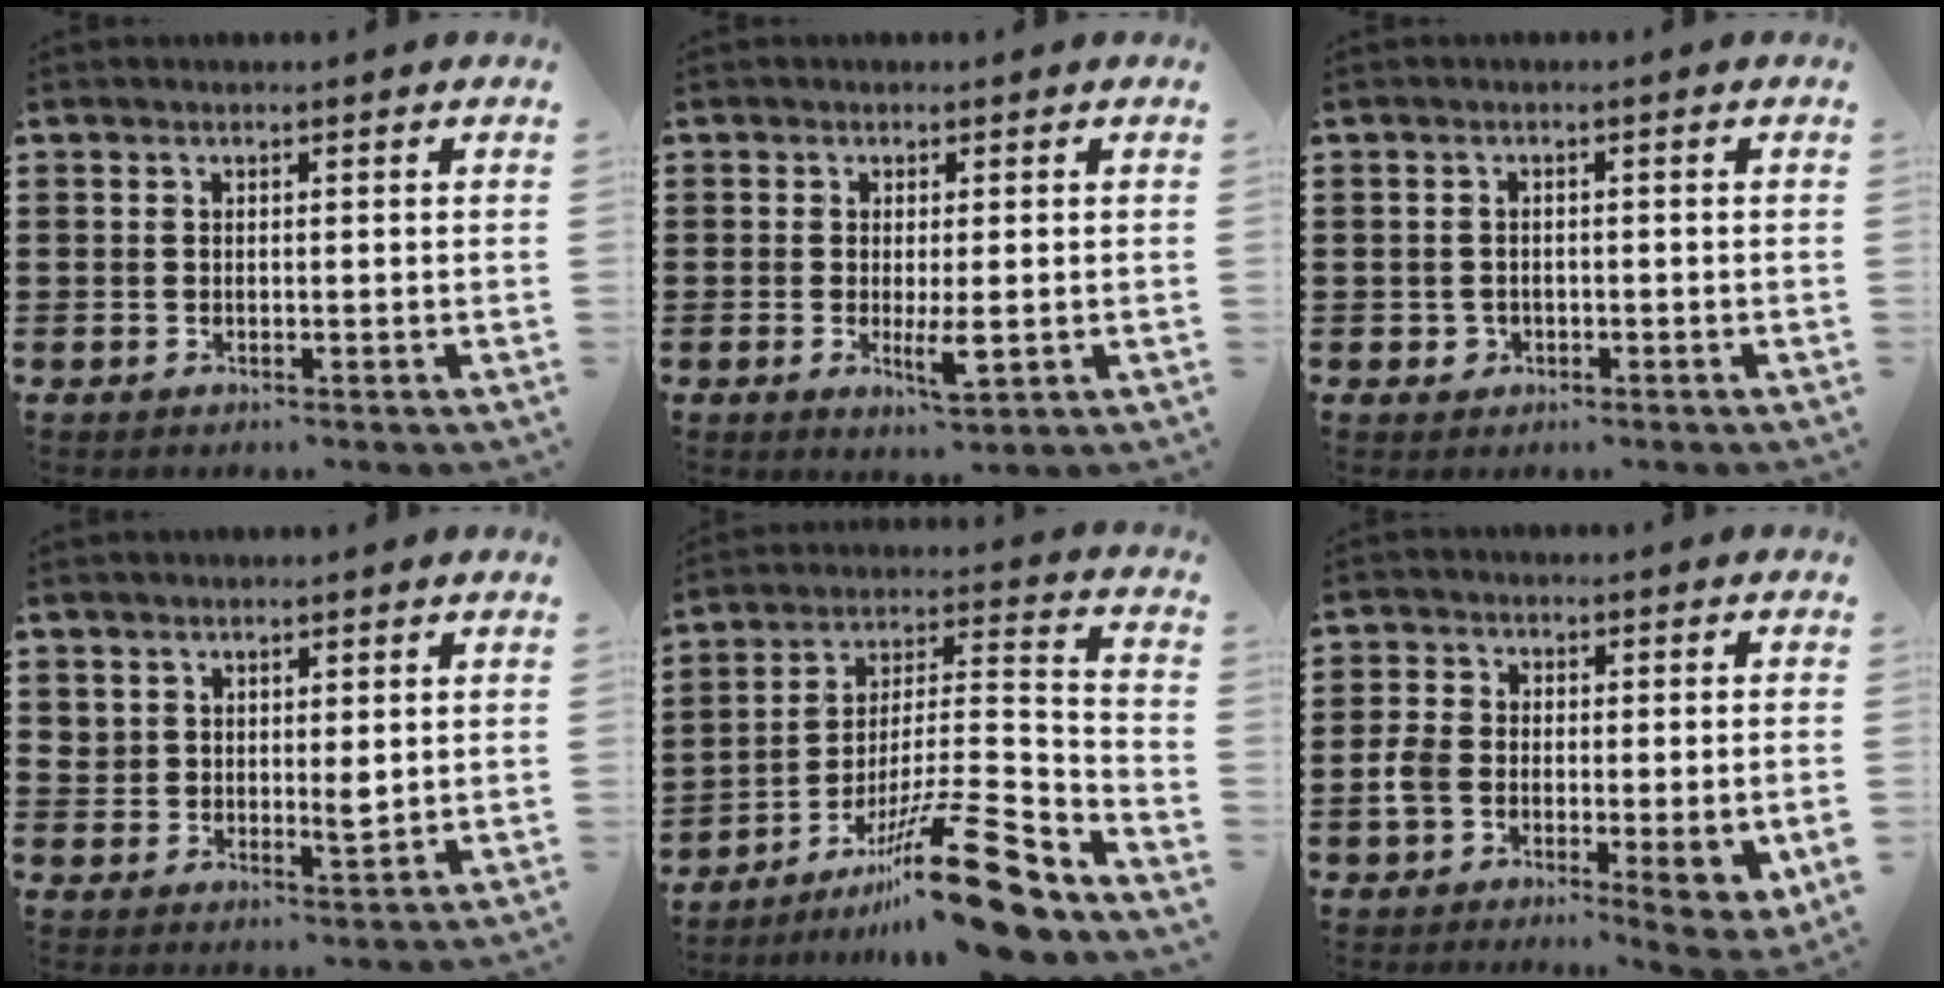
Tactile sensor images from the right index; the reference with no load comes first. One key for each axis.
{"total": 3.8, "fx": -0.7, "fy": 0.9, "fz": 3.6, "tx": -0.068, "ty": -0.006, "tz": -0.014}
{"total": 1.3, "fx": -0.5, "fy": 1.1, "fz": 0.3, "tx": -0.011, "ty": 0.002, "tz": -0.012}
{"total": 3.1, "fx": 2.2, "fy": 1.7, "fz": 1.4, "tx": -0.026, "ty": -0.004, "tz": 0.041}
{"total": 18.5, "fx": -12.5, "fy": 2.5, "fz": 13.4, "tx": -0.190, "ty": 0.055, "tz": -0.209}
{"total": 6.5, "fx": -1.6, "fy": 3.5, "fz": 5.3, "tx": -0.111, "ty": 0.002, "tz": -0.030}